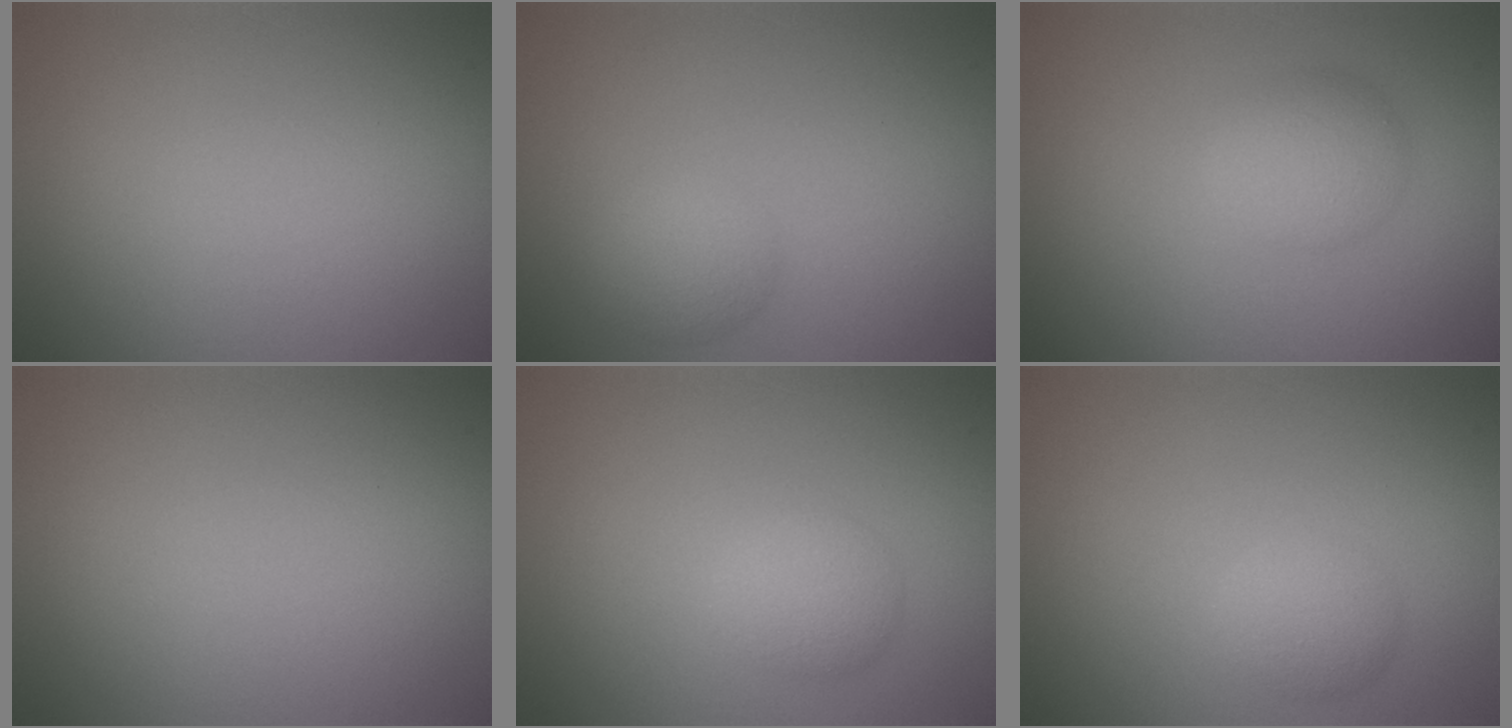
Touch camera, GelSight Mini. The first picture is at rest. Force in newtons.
{"total": 2.6, "press": 2.6, "slide": 0.0}
{"total": 2.7, "press": 2.7, "slide": 0.1}
{"total": 0.0}
{"total": 2.3, "press": 2.3, "slide": 0.0}
{"total": 2.1, "press": 2.1, "slide": 0.1}